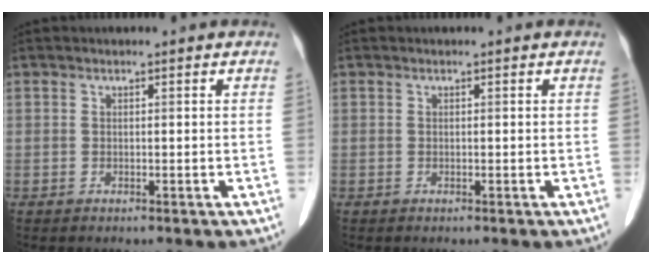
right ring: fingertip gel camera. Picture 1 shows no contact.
{"total": 0.0}